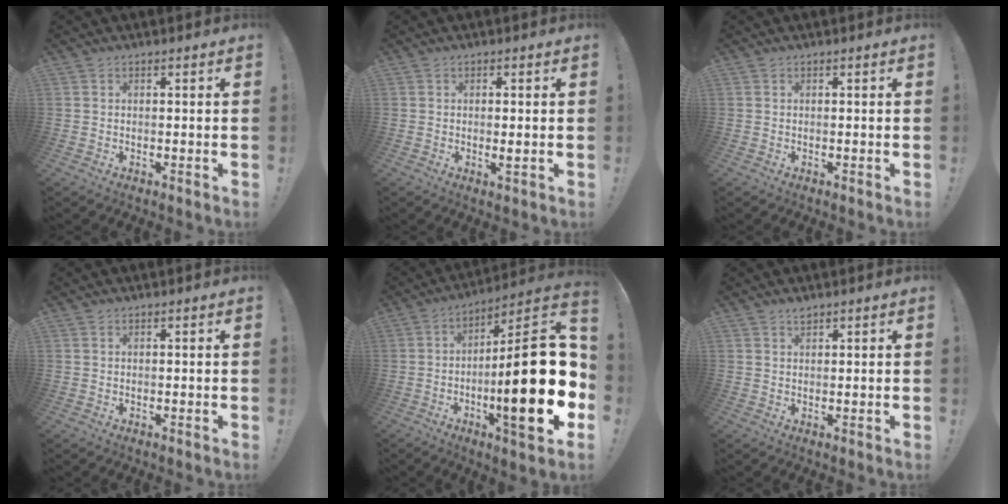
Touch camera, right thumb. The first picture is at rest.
{"total": 1.8, "force": [-0.1, 0.2, 1.8], "torque": [-0.026, -0.004, -0.002]}
{"total": 0.0}
{"total": 0.0}
{"total": 26.5, "force": [-4.2, 5.9, 25.5], "torque": [-0.398, 0.016, -0.064]}
{"total": 1.3, "force": [1.1, 0.2, 0.6], "torque": [-0.005, -0.005, 0.020]}